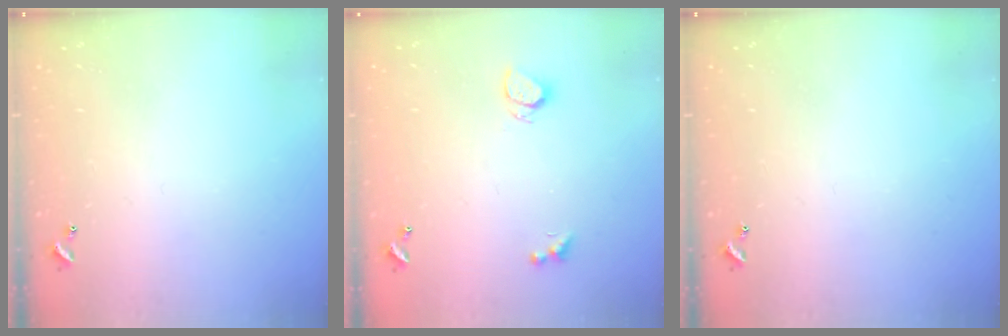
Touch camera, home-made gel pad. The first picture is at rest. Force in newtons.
{"total": 1.9, "press": 1.8, "slide": 0.7}
{"total": 0.0}